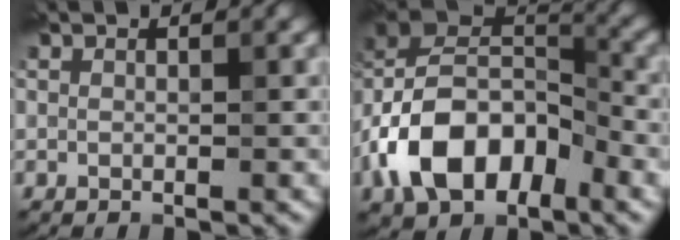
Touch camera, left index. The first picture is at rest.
{"total": 11.2, "force": [-4.2, 6.8, 7.8], "torque": [-0.148, 0.013, -0.092]}